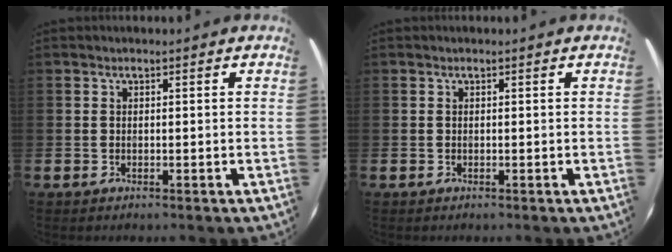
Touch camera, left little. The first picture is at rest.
{"total": 0.0}